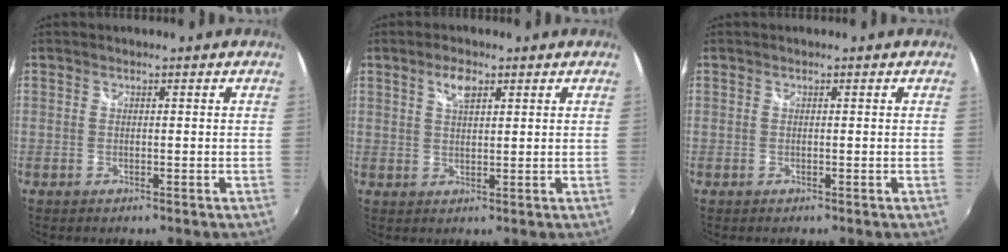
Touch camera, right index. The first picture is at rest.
{"total": 3.5, "force": [1.9, 1.4, 2.5], "torque": [-0.043, 0.006, 0.035]}
{"total": 0.0}